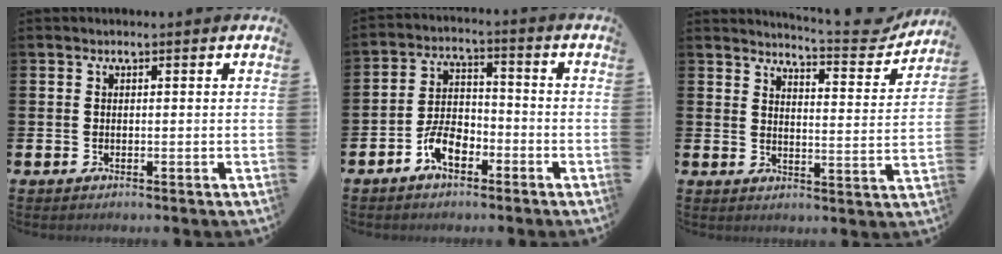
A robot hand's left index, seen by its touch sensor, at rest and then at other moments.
{"total": 5.5, "force": [-3.1, 2.9, 3.4], "torque": [-0.064, 0.013, -0.058]}
{"total": 5.5, "force": [5.3, 0.3, 1.2], "torque": [-0.024, -0.049, 0.084]}